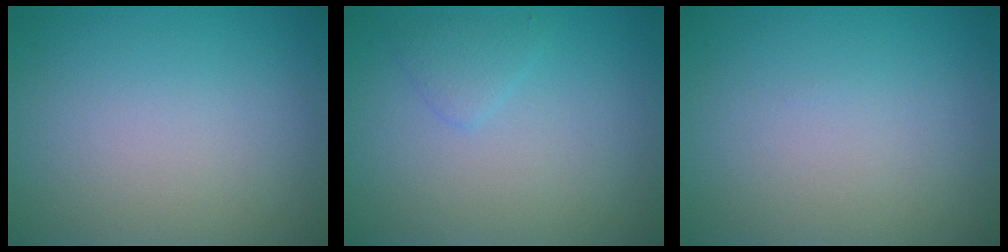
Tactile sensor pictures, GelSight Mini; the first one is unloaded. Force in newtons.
{"total": 1.3, "press": 1.3, "slide": 0.1}
{"total": 0.0}